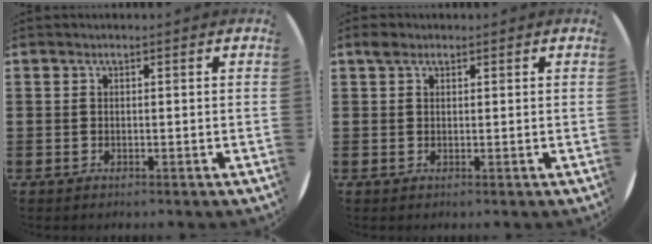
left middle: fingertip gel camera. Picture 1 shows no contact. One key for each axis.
{"total": 1.4, "fx": 1.1, "fy": 0.9, "fz": 0.4, "tx": 0.006, "ty": -0.002, "tz": 0.017}